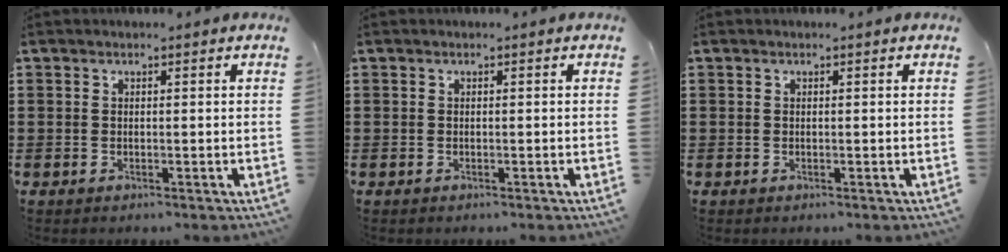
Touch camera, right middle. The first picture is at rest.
{"total": 0.0}
{"total": 0.0}